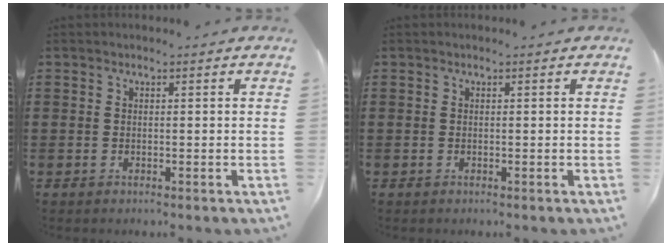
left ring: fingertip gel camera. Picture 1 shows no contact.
{"total": 0.0}